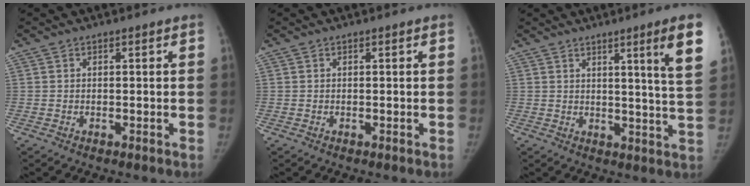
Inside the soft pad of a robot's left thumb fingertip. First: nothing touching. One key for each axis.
{"total": 0.0}
{"total": 9.8, "fx": 5.0, "fy": -0.4, "fz": 8.5, "tx": -0.109, "ty": -0.033, "tz": 0.066}